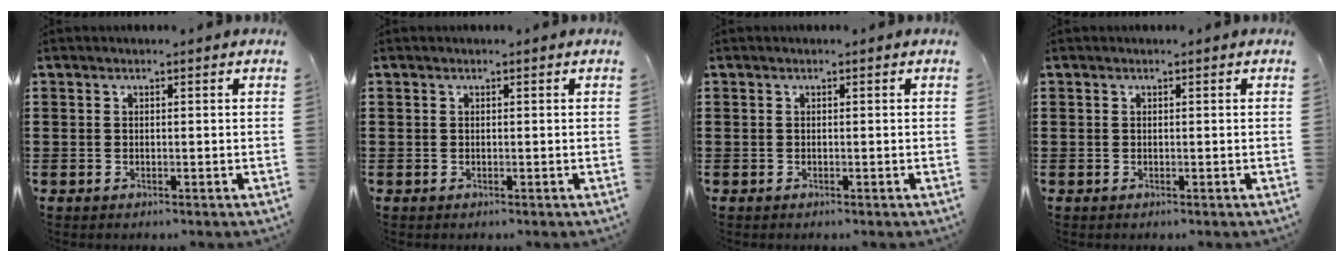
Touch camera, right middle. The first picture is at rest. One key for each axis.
{"total": 0.0}
{"total": 0.0}
{"total": 0.0}